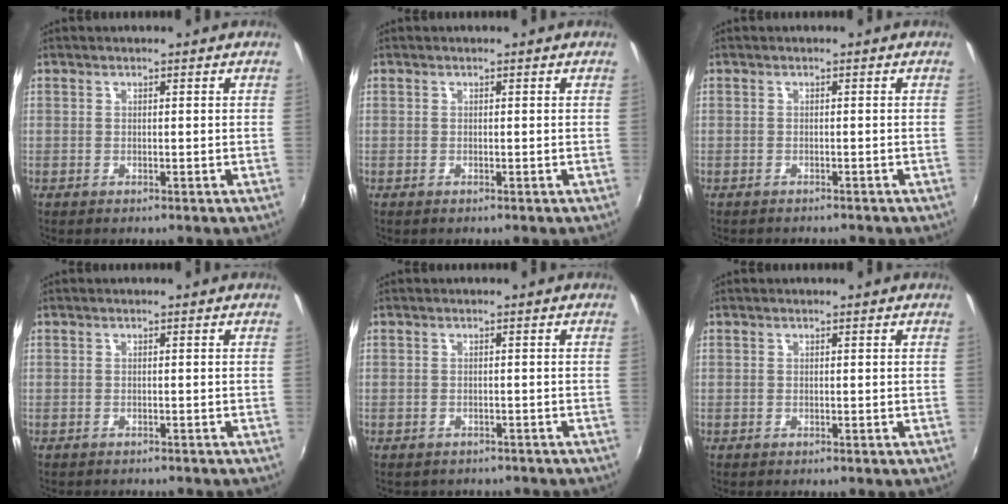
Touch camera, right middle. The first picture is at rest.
{"total": 0.0}
{"total": 2.0, "force": [-1.9, 0.6, 0.5], "torque": [-0.015, -0.012, -0.027]}
{"total": 1.8, "force": [-1.7, 0.5, 0.4], "torque": [-0.014, -0.011, -0.024]}
{"total": 2.9, "force": [-2.3, 1.5, 0.8], "torque": [-0.021, -0.012, -0.029]}
{"total": 0.0}